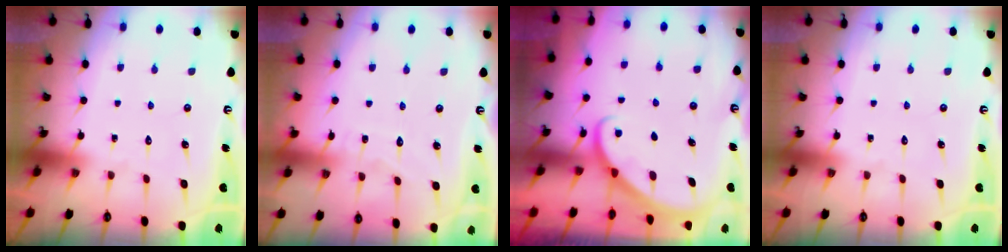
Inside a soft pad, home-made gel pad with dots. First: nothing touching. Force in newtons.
{"total": 3.9, "press": 3.9, "slide": 0.2}
{"total": 3.3, "press": 3.3, "slide": 0.2}
{"total": 0.0}